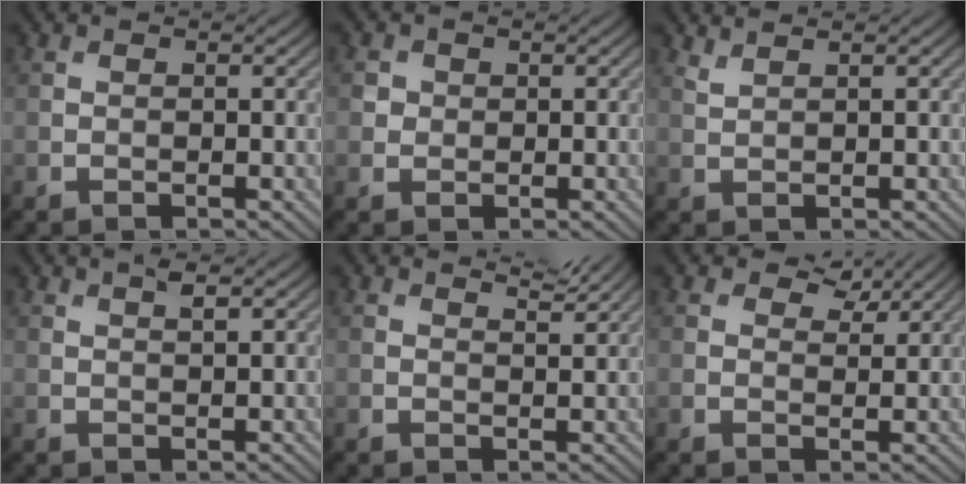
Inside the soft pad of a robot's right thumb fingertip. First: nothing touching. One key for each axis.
{"total": 1.6, "fx": 0.3, "fy": 1.6, "fz": 0.4, "tx": -0.008, "ty": -0.002, "tz": 0.003}
{"total": 1.4, "fx": 1.3, "fy": 0.2, "fz": 0.6, "tx": -0.018, "ty": 0.003, "tz": 0.029}
{"total": 1.4, "fx": 0.9, "fy": 0.2, "fz": 1.1, "tx": -0.024, "ty": 0.002, "tz": 0.018}
{"total": 2.1, "fx": 1.9, "fy": 0.2, "fz": 0.9, "tx": -0.016, "ty": -0.003, "tz": 0.029}
{"total": 3.2, "fx": 2.3, "fy": 1.5, "fz": 1.6, "tx": -0.025, "ty": -0.003, "tz": 0.039}